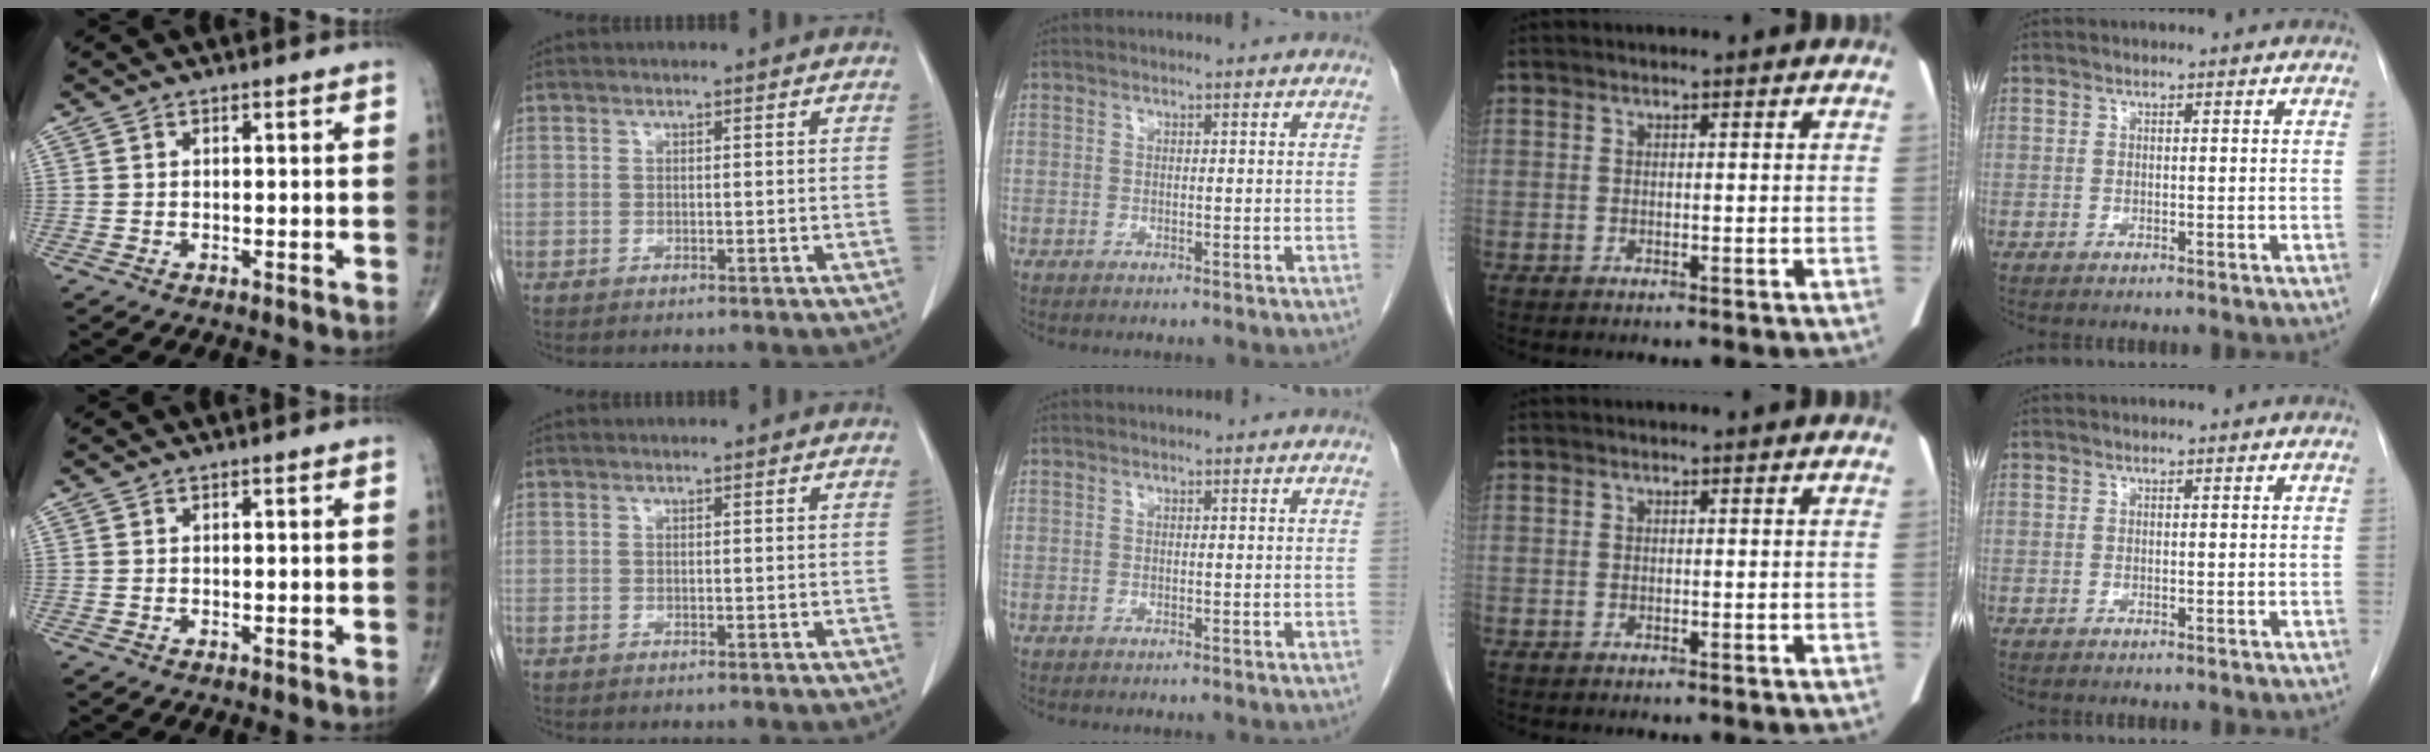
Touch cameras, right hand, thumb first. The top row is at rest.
{}